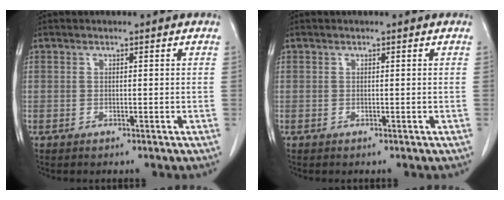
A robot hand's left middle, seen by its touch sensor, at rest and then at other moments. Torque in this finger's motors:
{"motor_torque": [0.00, 0.00, -0.01, 0.00]}